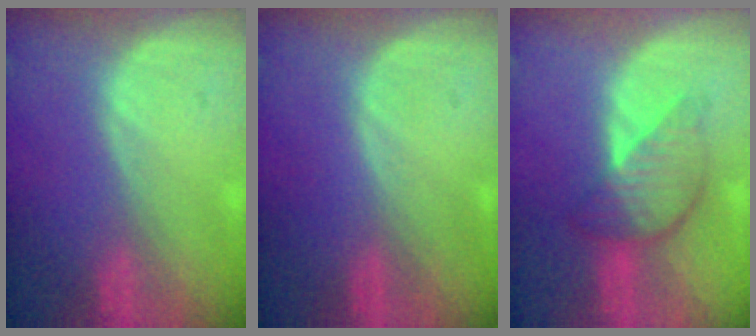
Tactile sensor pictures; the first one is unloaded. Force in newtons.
{"total": 0.0}
{"total": 5.6, "press": 5.6, "slide": 0.3}